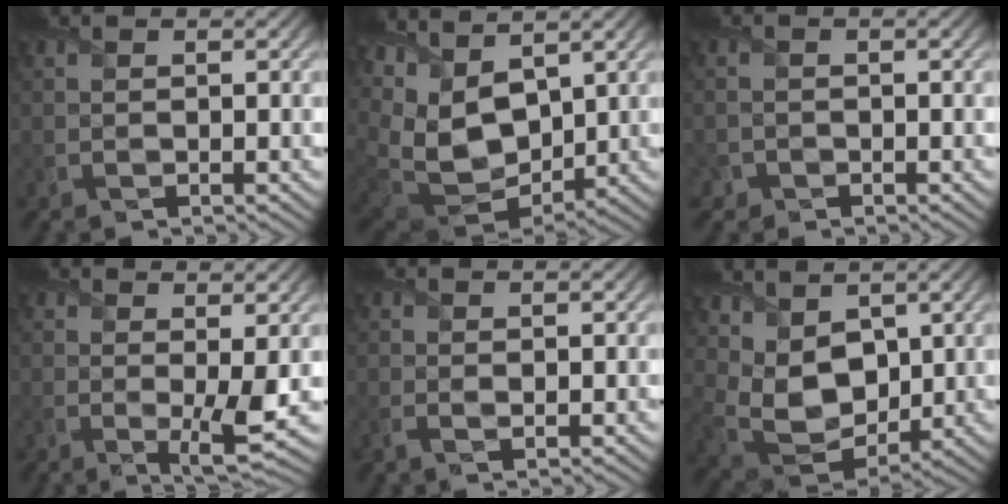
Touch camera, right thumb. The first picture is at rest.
{"total": 13.1, "force": [5.1, 8.0, 9.1], "torque": [-0.236, 0.009, 0.110]}
{"total": 1.3, "force": [-0.8, 1.1, 0.1], "torque": [0.005, -0.003, -0.019]}
{"total": 3.8, "force": [0.0, 0.6, 3.7], "torque": [-0.072, -0.012, 0.002]}
{"total": 1.2, "force": [-0.2, 0.6, 0.9], "torque": [-0.022, -0.004, -0.002]}
{"total": 9.6, "force": [3.9, 6.3, 6.1], "torque": [-0.156, -0.012, 0.072]}